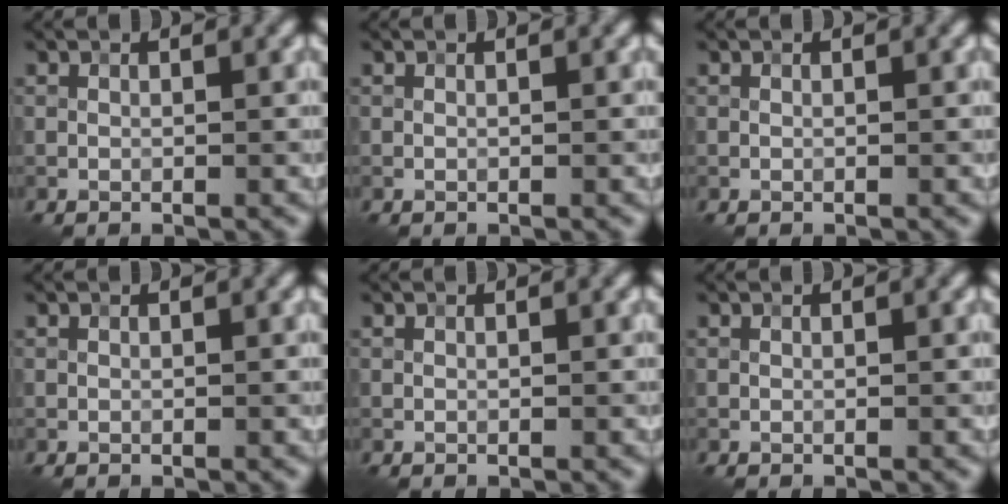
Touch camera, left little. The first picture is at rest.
{"total": 0.0}
{"total": 0.0}
{"total": 0.0}
{"total": 0.0}
{"total": 0.0}